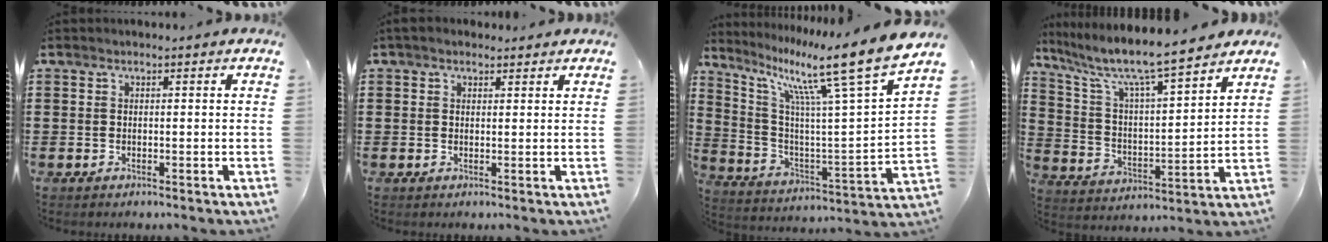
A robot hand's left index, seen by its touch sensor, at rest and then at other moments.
{"total": 1.4, "force": [1.1, 0.9, 0.2], "torque": [-0.008, 0.008, 0.021]}
{"total": 14.0, "force": [10.0, 0.4, 9.7], "torque": [-0.186, -0.073, 0.148]}
{"total": 7.8, "force": [6.7, 0.5, 4.1], "torque": [-0.109, -0.049, 0.106]}